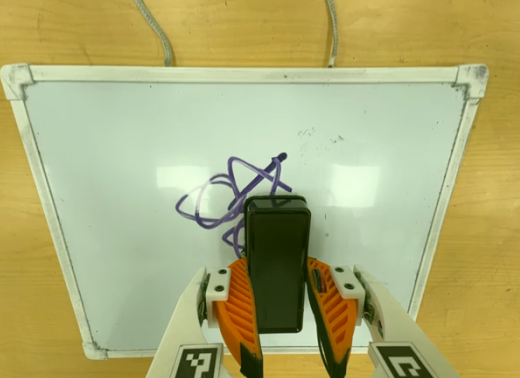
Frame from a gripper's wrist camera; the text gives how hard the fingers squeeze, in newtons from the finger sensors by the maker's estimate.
{"total": 10.5, "left": 10.2, "right": 10.7}